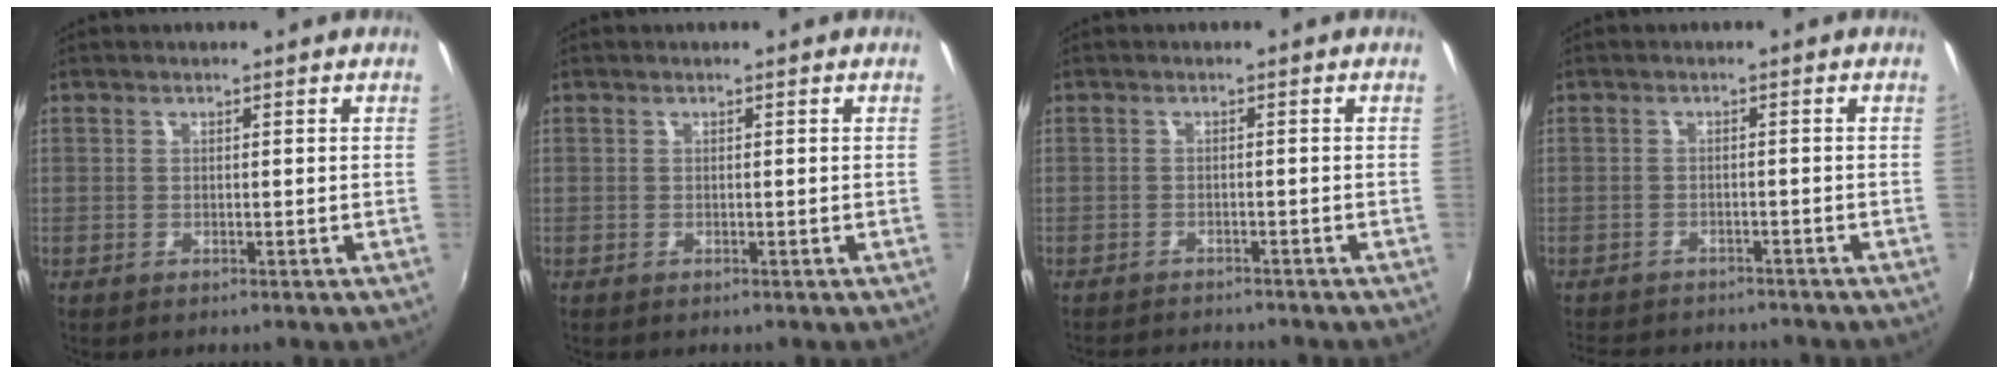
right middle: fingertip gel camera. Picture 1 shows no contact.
{"total": 0.0}
{"total": 4.8, "force": [-4.6, 0.8, 1.1], "torque": [-0.034, -0.011, -0.072]}
{"total": 8.0, "force": [-7.1, 2.8, 2.3], "torque": [-0.064, -0.005, -0.106]}